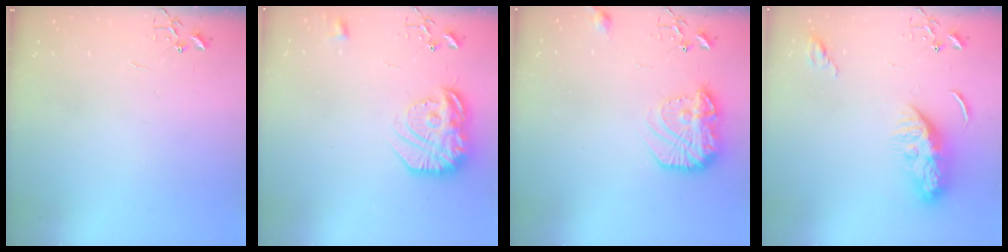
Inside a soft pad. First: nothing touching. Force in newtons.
{"total": 18.4, "press": 18.3, "slide": 1.7}
{"total": 15.3, "press": 15.2, "slide": 1.0}
{"total": 10.3, "press": 10.2, "slide": 0.9}